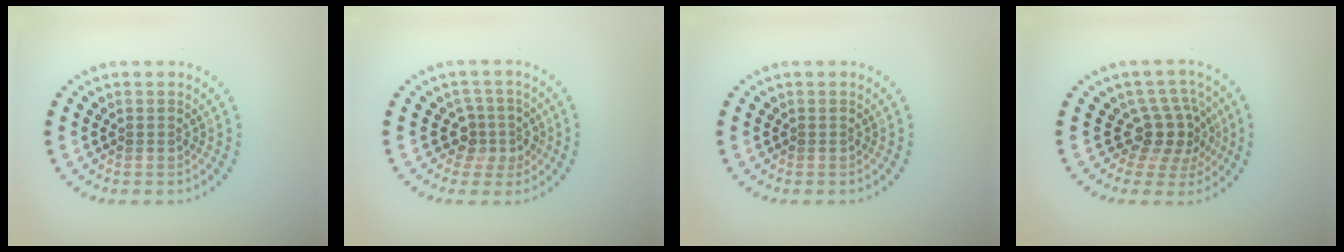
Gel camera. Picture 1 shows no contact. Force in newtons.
{"total": 2.6, "press": 2.0, "slide": 1.8}
{"total": 0.0}
{"total": 3.7, "press": 2.8, "slide": 2.5}